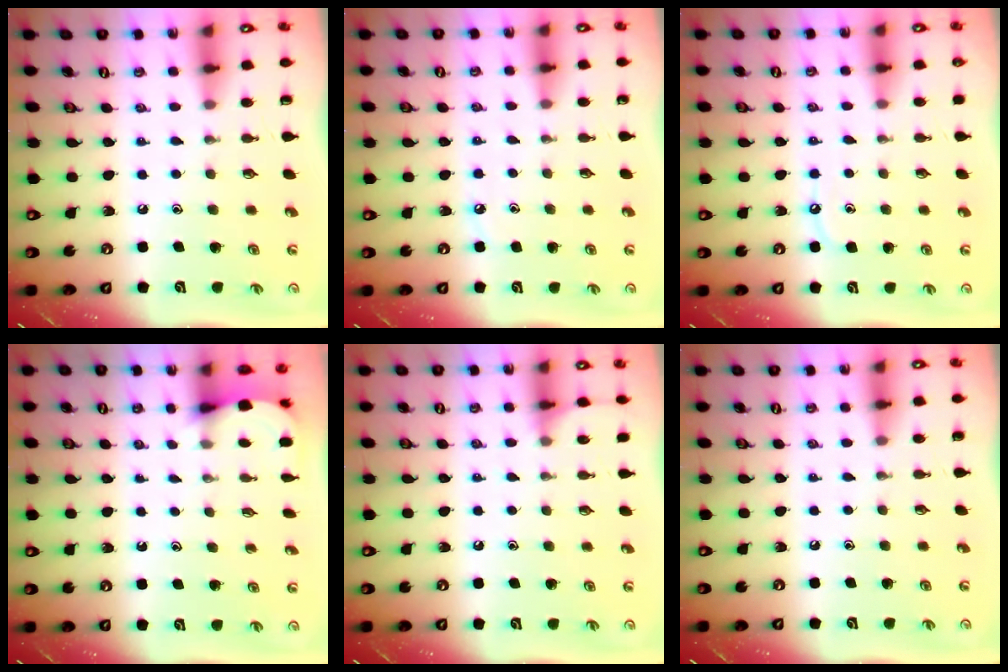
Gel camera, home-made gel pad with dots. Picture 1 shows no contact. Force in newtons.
{"total": 2.7, "press": 2.7, "slide": 0.4}
{"total": 5.5, "press": 5.4, "slide": 0.7}
{"total": 2.5, "press": 2.5, "slide": 0.2}
{"total": 5.6, "press": 5.5, "slide": 0.7}
{"total": 0.0}